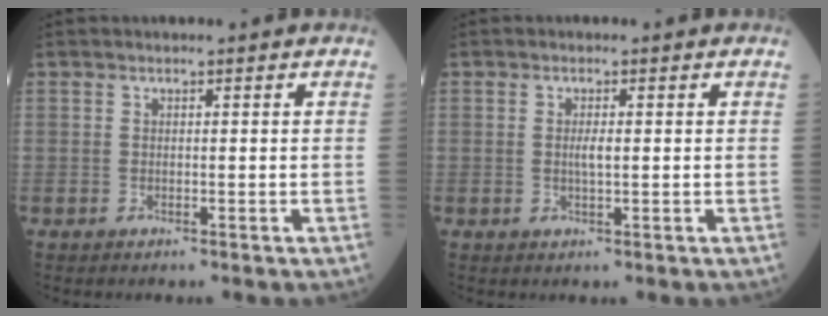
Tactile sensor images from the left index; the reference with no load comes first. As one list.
[{"total": 1.6, "force": [0.1, 0.3, 1.6], "torque": [-0.035, 0.000, 0.002]}]